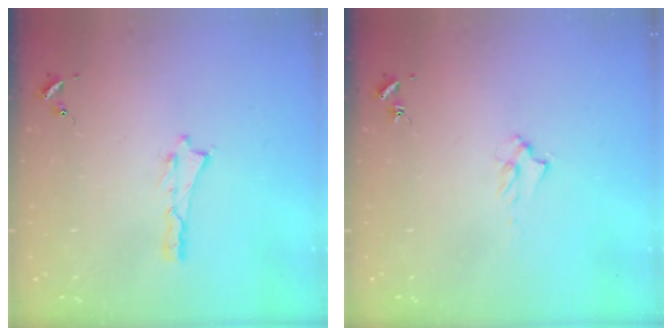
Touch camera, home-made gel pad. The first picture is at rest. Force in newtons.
{"total": 1.7, "press": 1.6, "slide": 0.3}